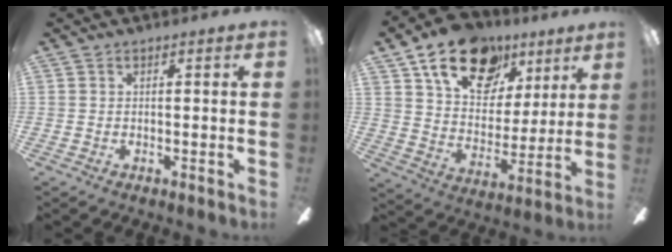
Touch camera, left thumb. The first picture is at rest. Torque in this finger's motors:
{"motor_torque": [1.17, 1.19, 1.38, -1.39, 0.11]}